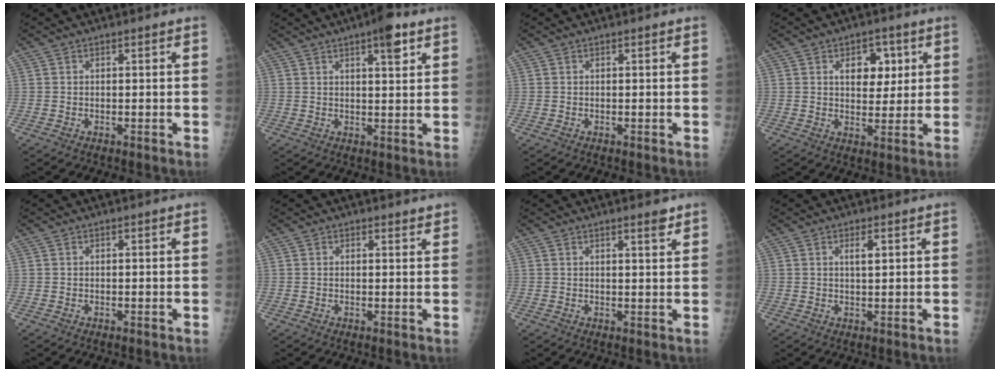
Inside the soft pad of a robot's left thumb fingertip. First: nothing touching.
{"total": 5.7, "force": [3.2, 1.5, 4.5], "torque": [-0.056, -0.013, 0.043]}
{"total": 0.0}
{"total": 7.4, "force": [2.6, 4.9, 4.9], "torque": [-0.028, -0.009, 0.037]}
{"total": 0.0}
{"total": 1.1, "force": [1.0, 0.4, 0.1], "torque": [0.004, -0.007, 0.007]}
{"total": 2.3, "force": [1.8, 0.3, 1.4], "torque": [-0.017, -0.013, 0.026]}
{"total": 2.2, "force": [1.0, 0.6, 1.8], "torque": [-0.027, -0.002, 0.017]}